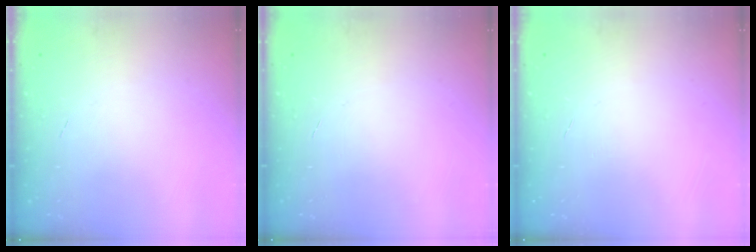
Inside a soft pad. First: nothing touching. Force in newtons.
{"total": 0.0}
{"total": 0.0}